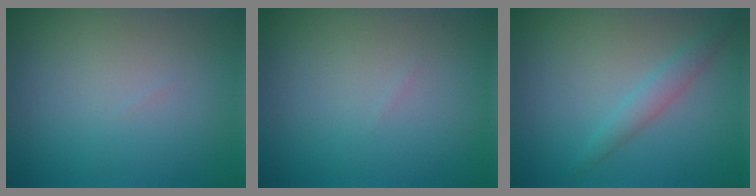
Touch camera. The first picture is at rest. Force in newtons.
{"total": 0.0}
{"total": 1.8, "press": 1.8, "slide": 0.0}